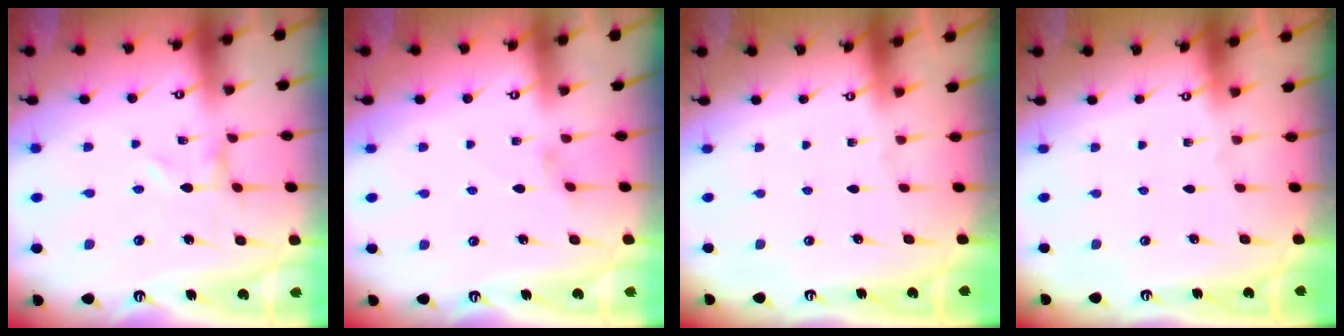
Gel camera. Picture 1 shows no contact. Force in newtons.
{"total": 0.0}
{"total": 0.0}
{"total": 0.0}